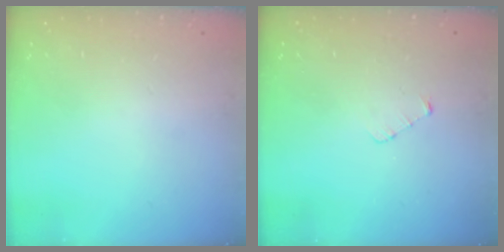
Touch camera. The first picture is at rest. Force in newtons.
{"total": 2.5, "press": 2.5, "slide": 0.2}